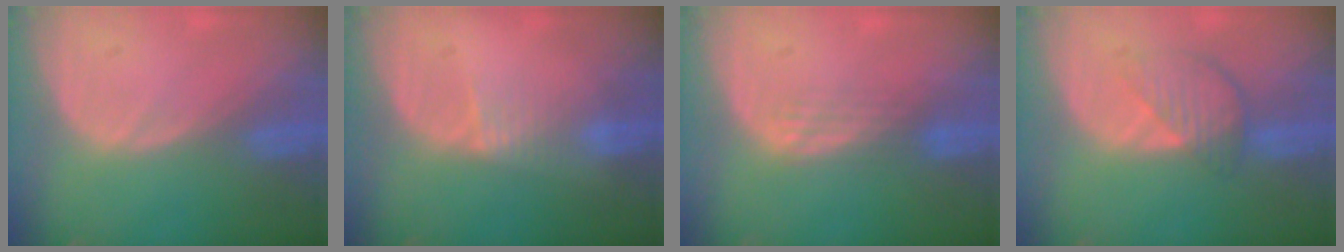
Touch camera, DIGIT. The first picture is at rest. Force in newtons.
{"total": 2.3, "press": 2.1, "slide": 1.0}
{"total": 2.9, "press": 2.5, "slide": 1.5}
{"total": 4.5, "press": 4.1, "slide": 2.0}